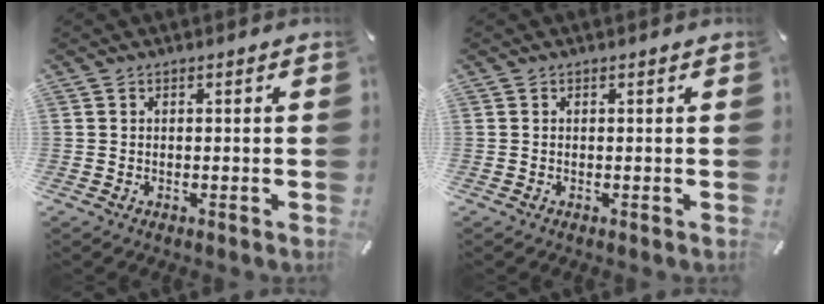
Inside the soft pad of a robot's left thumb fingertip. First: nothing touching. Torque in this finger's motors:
{"motor_torque": [0.00, -0.01, 0.00, 0.10, -0.01]}